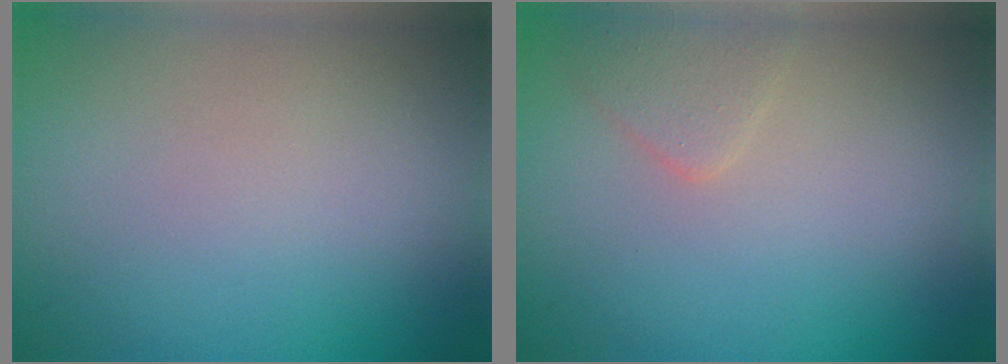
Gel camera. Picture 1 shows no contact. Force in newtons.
{"total": 1.6, "press": 1.6, "slide": 0.1}